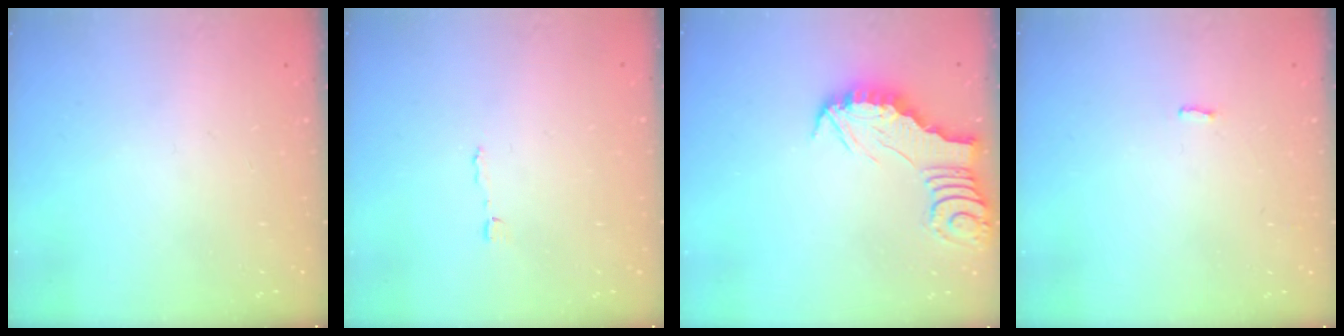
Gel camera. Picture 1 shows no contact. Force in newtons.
{"total": 1.2, "press": 1.2, "slide": 0.0}
{"total": 2.4, "press": 2.4, "slide": 0.2}
{"total": 1.6, "press": 1.6, "slide": 0.2}